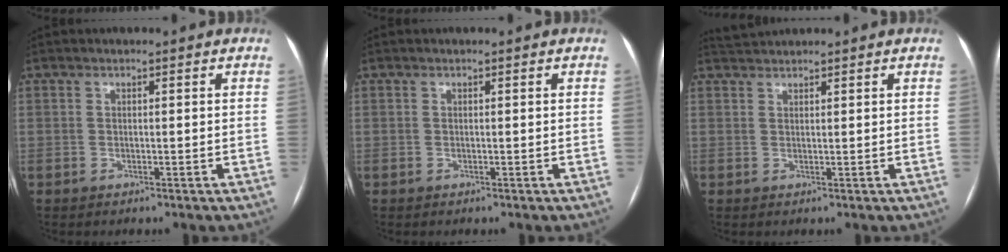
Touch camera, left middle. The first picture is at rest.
{"total": 0.0}
{"total": 2.1, "force": [2.0, -0.2, 0.0], "torque": [-0.006, 0.016, 0.046]}